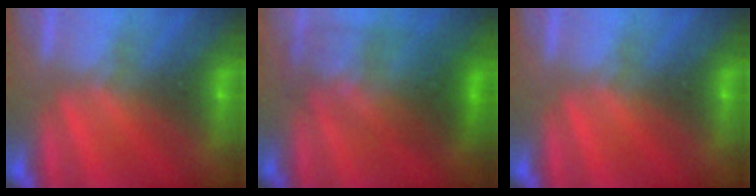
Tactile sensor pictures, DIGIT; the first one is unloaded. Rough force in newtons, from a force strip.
{"total": 2.9}
{"total": 0.0}